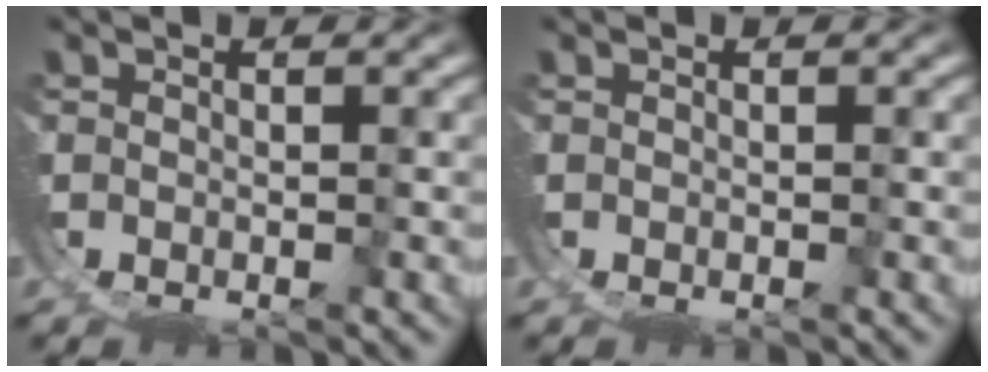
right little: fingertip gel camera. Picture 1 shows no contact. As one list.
[{"total": 0.0}]